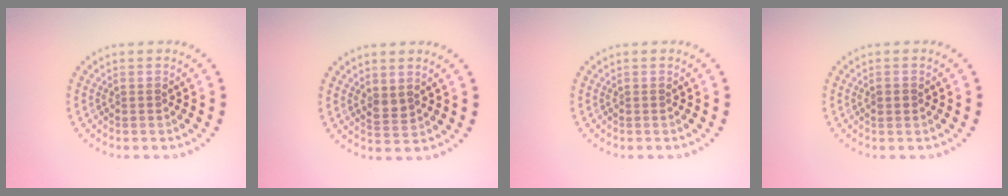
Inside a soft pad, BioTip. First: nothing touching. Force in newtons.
{"total": 1.4, "press": 1.3, "slide": 0.6}
{"total": 0.0}
{"total": 1.1, "press": 1.1, "slide": 0.1}